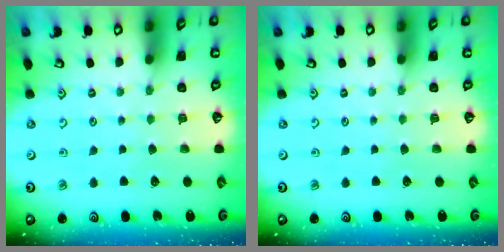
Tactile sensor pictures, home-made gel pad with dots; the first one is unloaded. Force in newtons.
{"total": 0.0}